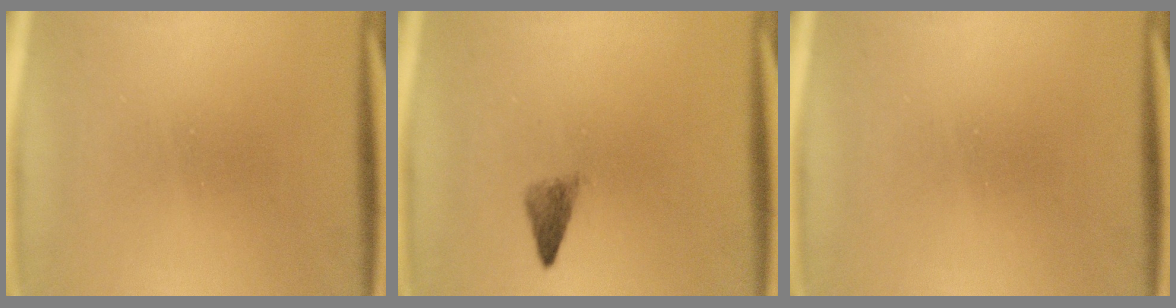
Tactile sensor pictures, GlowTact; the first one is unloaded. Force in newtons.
{"total": 2.1}
{"total": 0.0}